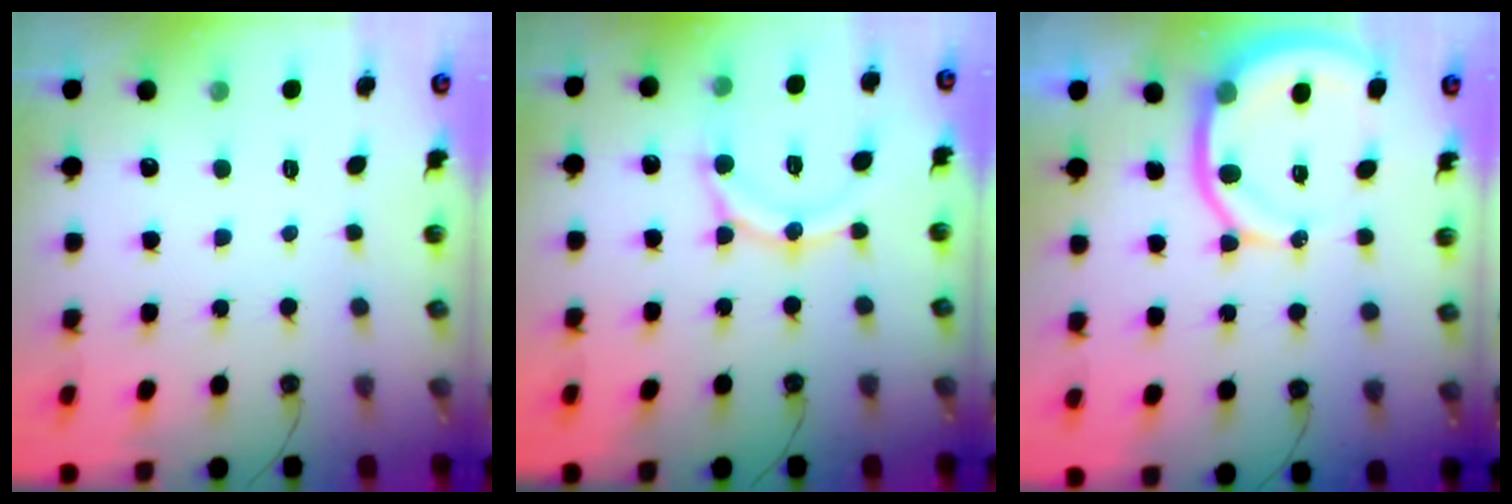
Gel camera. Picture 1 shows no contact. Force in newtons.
{"total": 14.3, "press": 14.2, "slide": 1.5}
{"total": 11.2, "press": 11.1, "slide": 1.4}